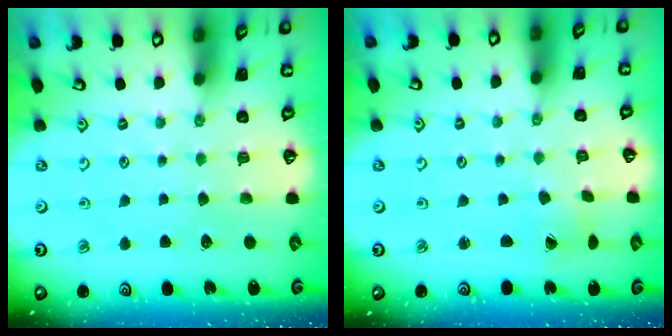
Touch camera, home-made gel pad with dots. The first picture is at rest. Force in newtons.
{"total": 2.2, "press": 2.2, "slide": 0.2}